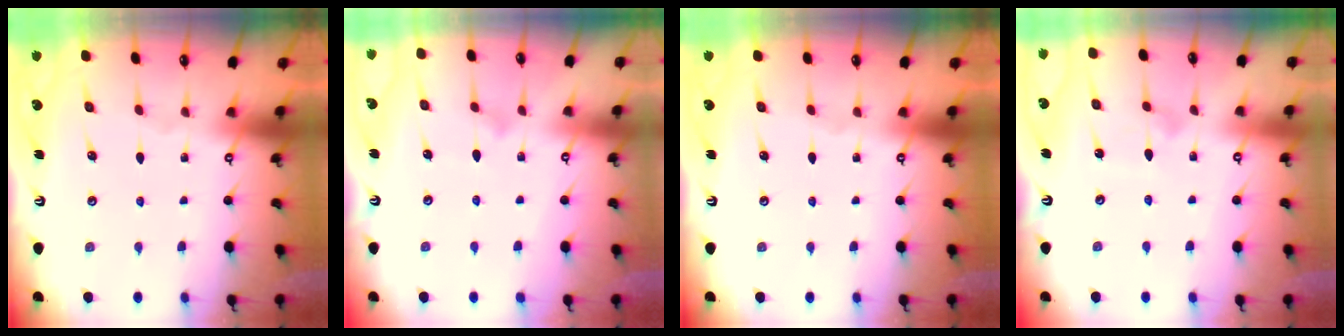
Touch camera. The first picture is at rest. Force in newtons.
{"total": 8.1, "press": 8.1, "slide": 0.5}
{"total": 0.0}
{"total": 6.7, "press": 6.7, "slide": 0.5}